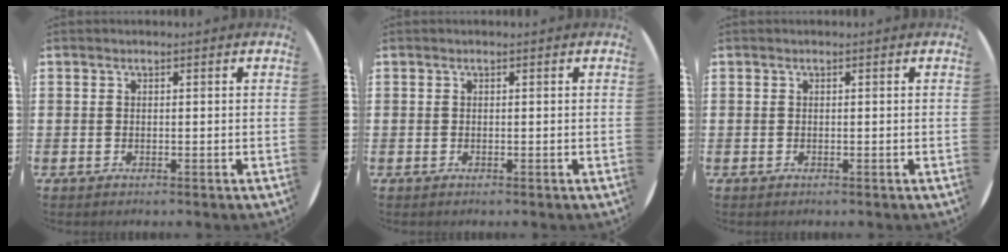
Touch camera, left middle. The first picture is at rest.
{"total": 0.0}
{"total": 0.0}